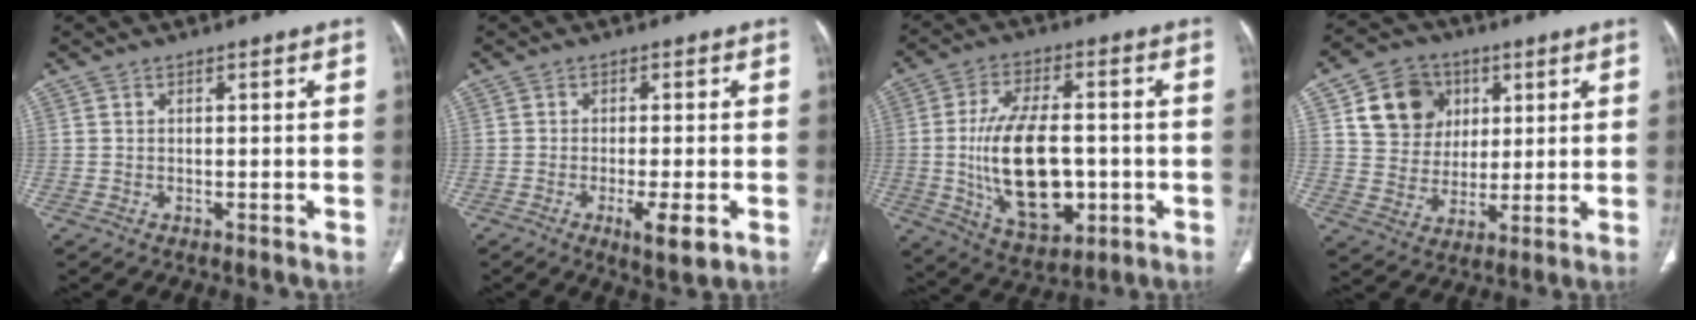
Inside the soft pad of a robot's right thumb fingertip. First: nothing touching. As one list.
[{"total": 5.5, "force": [-2.1, 1.2, 4.9], "torque": [-0.083, -0.011, -0.032]}, {"total": 17.9, "force": [-2.1, 9.5, 15.0], "torque": [-0.251, 0.002, -0.021]}, {"total": 12.5, "force": [4.5, 10.6, 4.9], "torque": [-0.048, -0.006, 0.082]}]